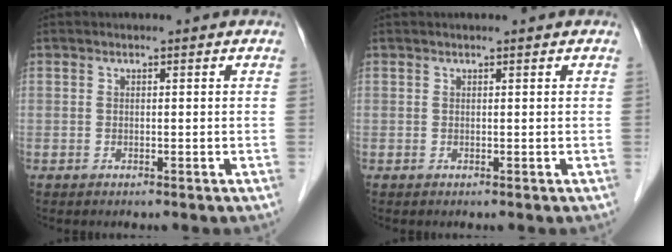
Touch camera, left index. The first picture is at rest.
{"total": 0.9, "force": [0.9, 0.0, 0.4], "torque": [-0.007, 0.012, 0.014]}